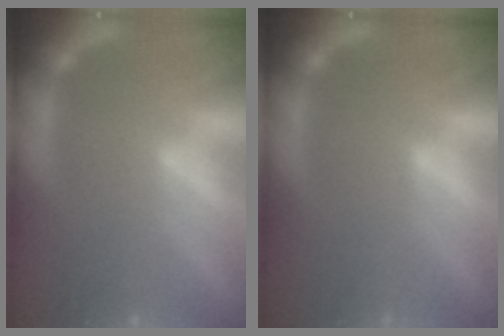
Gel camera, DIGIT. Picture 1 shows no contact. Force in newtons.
{"total": 0.0}